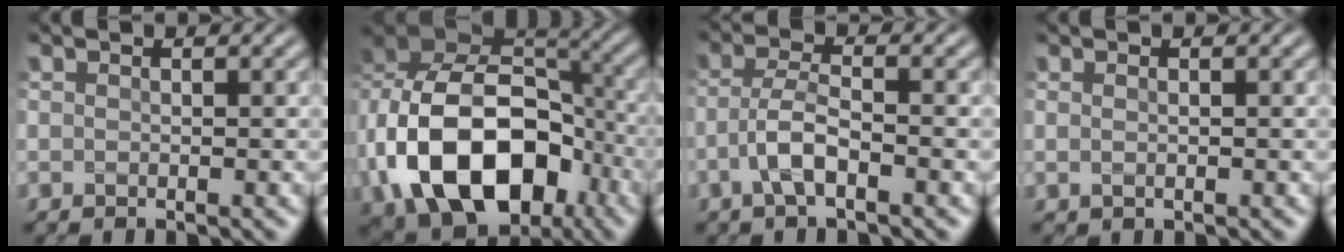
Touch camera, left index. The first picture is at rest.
{"total": 15.9, "force": [-4.8, 10.9, 10.6], "torque": [-0.185, -0.009, -0.084]}
{"total": 3.2, "force": [-1.4, 0.9, 2.7], "torque": [-0.058, 0.009, -0.035]}
{"total": 0.8, "force": [0.4, 0.4, 0.6], "torque": [0.003, -0.003, -0.002]}